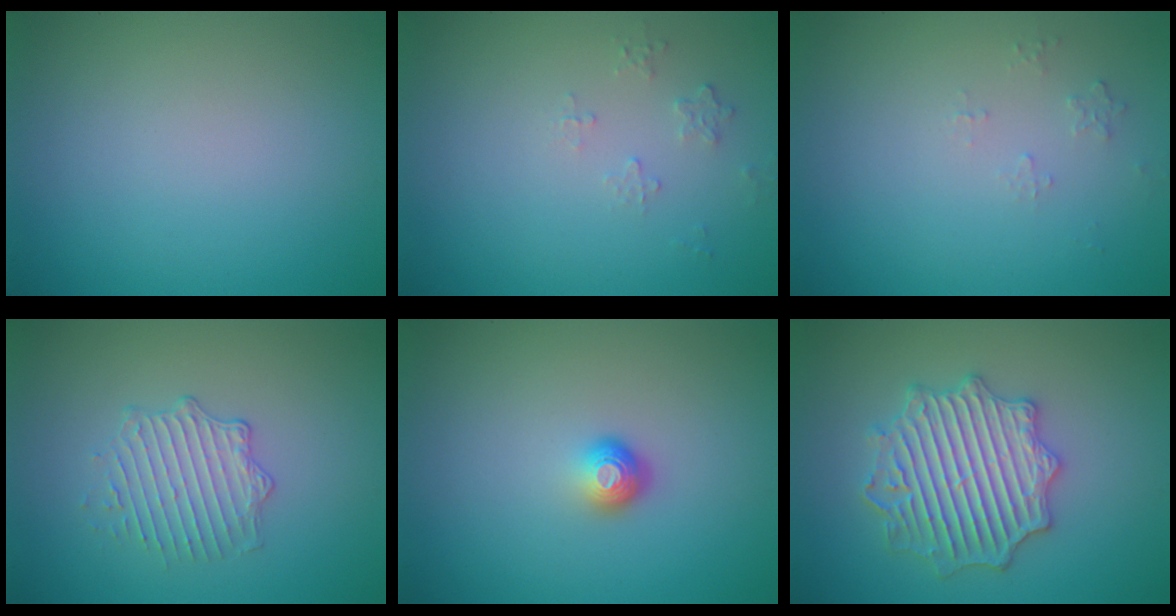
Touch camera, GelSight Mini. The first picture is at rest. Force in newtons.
{"total": 0.7, "press": 0.5, "slide": 0.5}
{"total": 0.6, "press": 0.4, "slide": 0.5}
{"total": 2.3, "press": 1.6, "slide": 1.6}
{"total": 1.8, "press": 1.2, "slide": 1.3}
{"total": 5.2, "press": 5.1, "slide": 0.9}